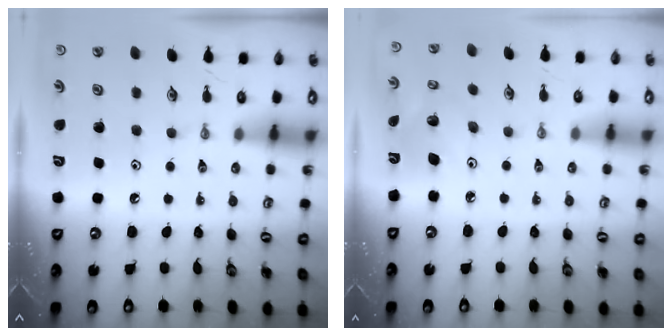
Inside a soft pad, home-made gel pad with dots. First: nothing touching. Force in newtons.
{"total": 5.3, "press": 5.1, "slide": 1.6}